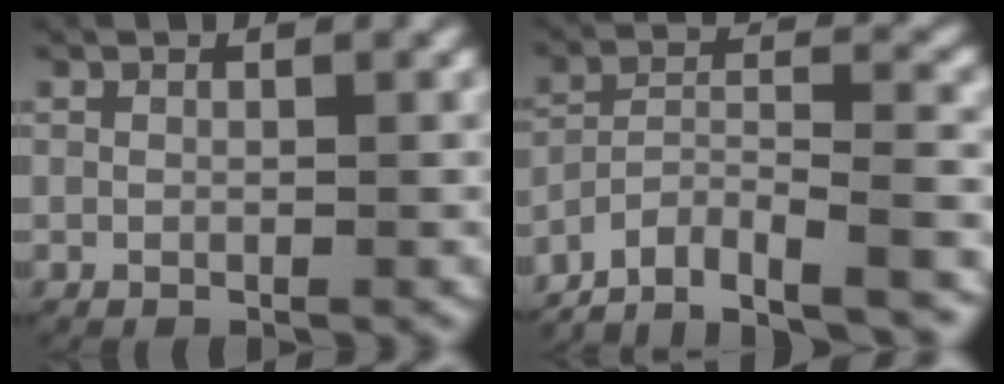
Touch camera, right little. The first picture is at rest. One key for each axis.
{"total": 11.9, "fx": -9.4, "fy": 5.7, "fz": 4.6, "tx": -0.079, "ty": -0.024, "tz": -0.151}